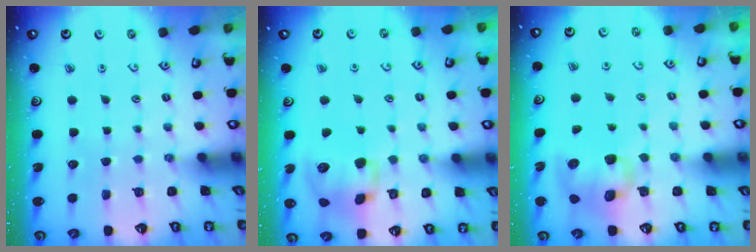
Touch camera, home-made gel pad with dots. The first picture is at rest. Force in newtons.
{"total": 11.7, "press": 11.5, "slide": 2.0}
{"total": 9.7, "press": 9.5, "slide": 1.6}